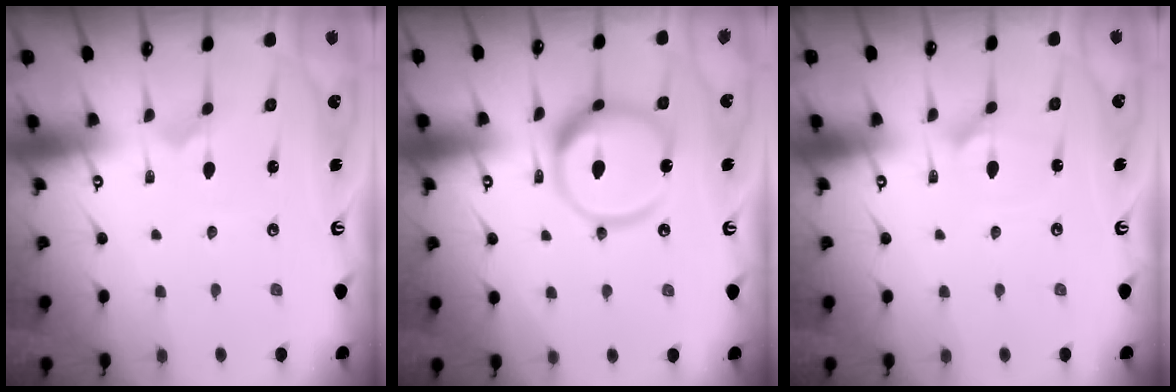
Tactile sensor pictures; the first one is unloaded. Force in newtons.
{"total": 17.1, "press": 16.9, "slide": 2.3}
{"total": 2.1, "press": 2.1, "slide": 0.1}